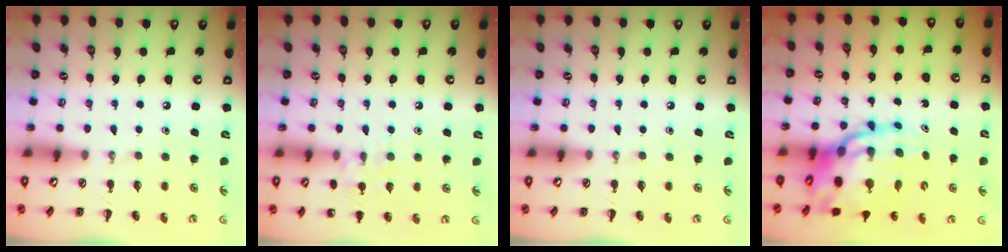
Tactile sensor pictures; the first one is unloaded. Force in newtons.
{"total": 8.5, "press": 8.4, "slide": 1.4}
{"total": 0.0}
{"total": 17.5, "press": 16.8, "slide": 4.9}